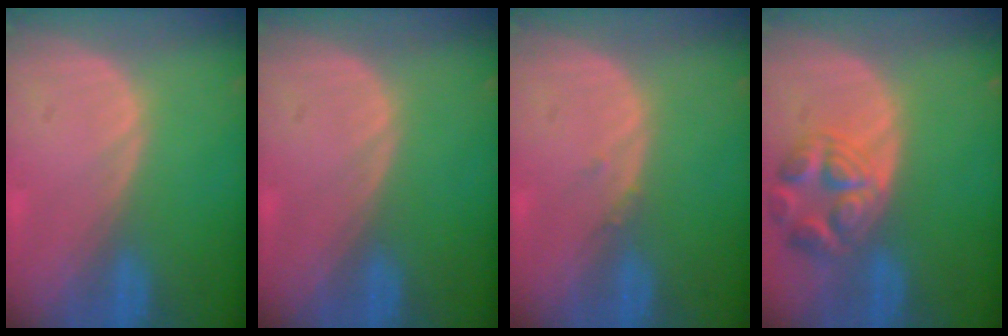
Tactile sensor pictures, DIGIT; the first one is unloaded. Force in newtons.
{"total": 0.0}
{"total": 0.7, "press": 0.7, "slide": 0.3}
{"total": 7.4, "press": 6.6, "slide": 3.4}